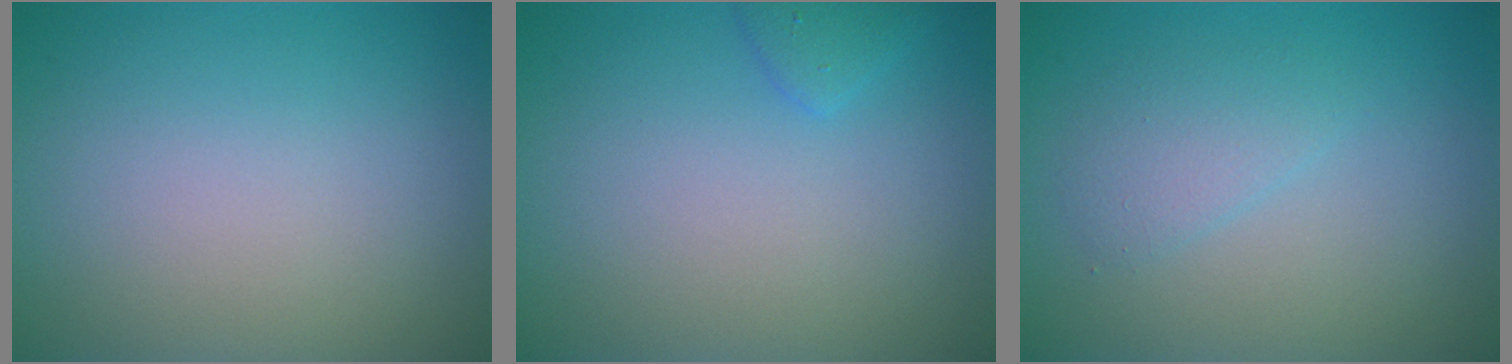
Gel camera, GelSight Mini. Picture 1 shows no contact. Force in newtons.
{"total": 1.2, "press": 1.2, "slide": 0.1}
{"total": 1.8, "press": 1.8, "slide": 0.2}